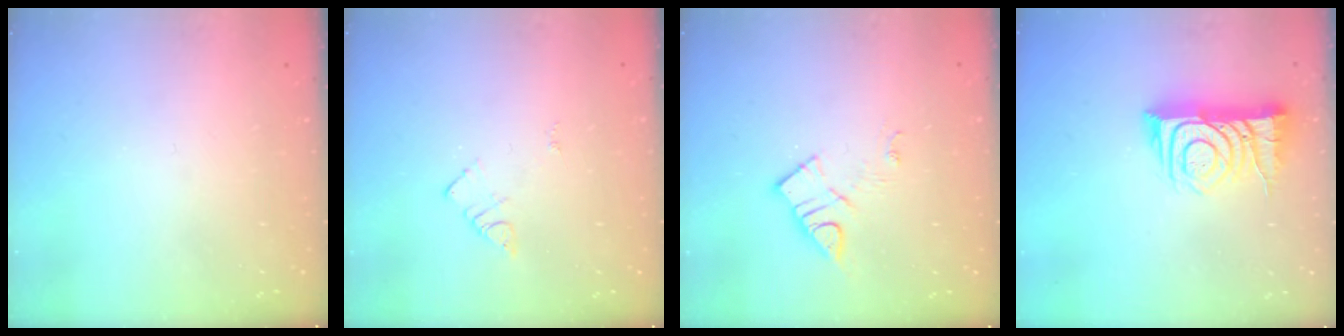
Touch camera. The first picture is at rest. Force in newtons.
{"total": 3.3, "press": 3.3, "slide": 0.4}
{"total": 8.5, "press": 8.5, "slide": 0.5}
{"total": 12.2, "press": 12.1, "slide": 1.4}